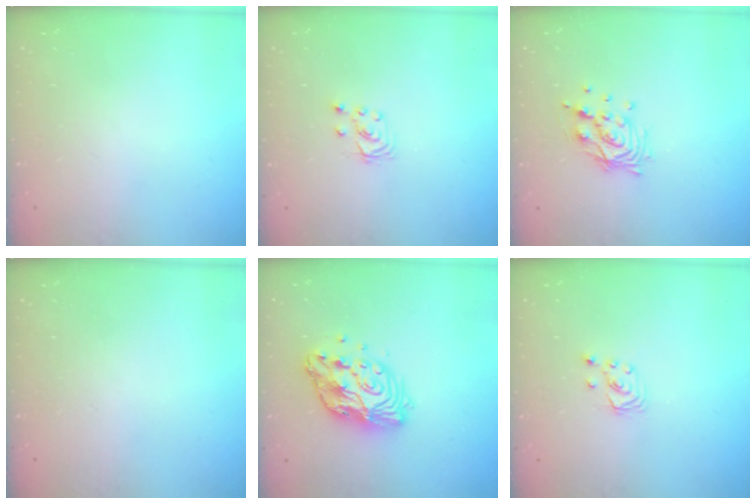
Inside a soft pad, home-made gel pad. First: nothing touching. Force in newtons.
{"total": 3.5, "press": 3.5, "slide": 0.4}
{"total": 10.6, "press": 10.5, "slide": 1.0}
{"total": 0.0}
{"total": 12.8, "press": 12.8, "slide": 1.0}
{"total": 2.7, "press": 2.7, "slide": 0.3}